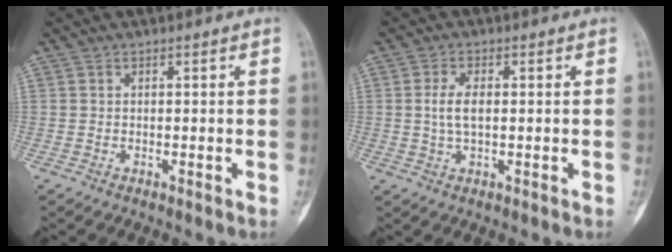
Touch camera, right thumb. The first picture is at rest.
{"total": 4.3, "force": [0.2, 2.1, 3.8], "torque": [-0.079, 0.001, 0.005]}